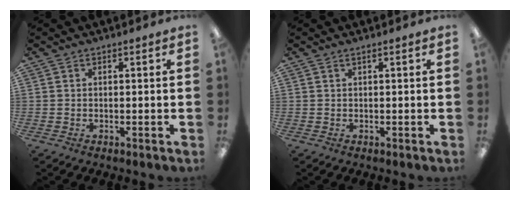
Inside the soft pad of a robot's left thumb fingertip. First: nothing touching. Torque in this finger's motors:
{"motor_torque": [-0.01, 0.01, 0.00, 0.00, 0.00]}